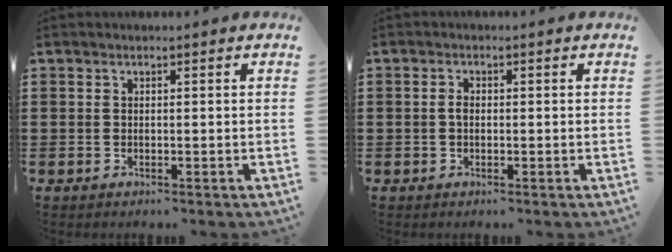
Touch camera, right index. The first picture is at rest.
{"total": 1.4, "force": [-0.1, 0.7, 1.2], "torque": [-0.024, 0.003, -0.003]}